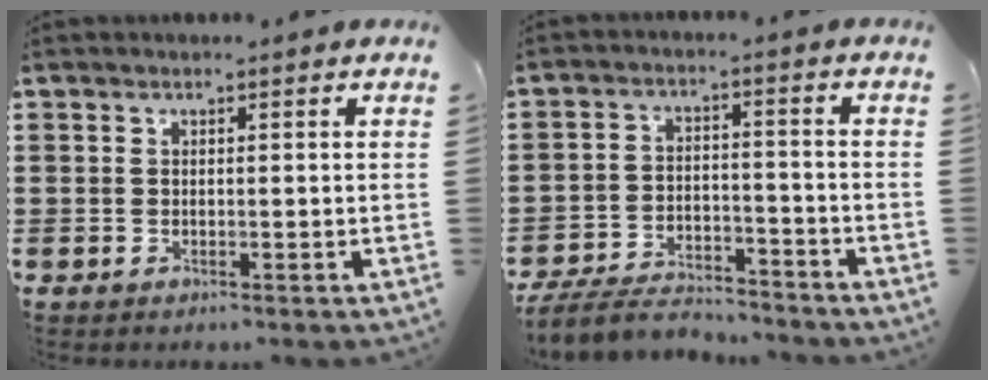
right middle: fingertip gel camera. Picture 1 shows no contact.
{"total": 5.5, "force": [-5.2, 1.2, 1.4], "torque": [-0.034, 0.006, -0.104]}